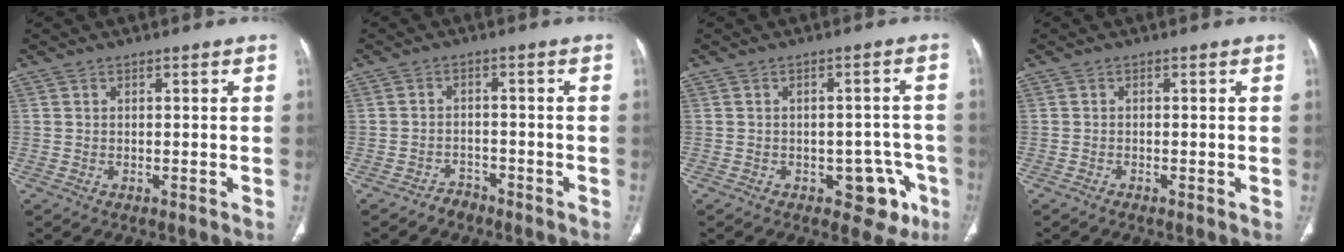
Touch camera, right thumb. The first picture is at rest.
{"total": 2.5, "force": [-2.2, 1.3, 0.1], "torque": [-0.003, 0.013, -0.036]}
{"total": 7.5, "force": [-3.6, 4.6, 4.8], "torque": [-0.019, 0.023, -0.039]}
{"total": 0.6, "force": [-0.4, 0.1, 0.5], "torque": [-0.012, -0.001, -0.010]}